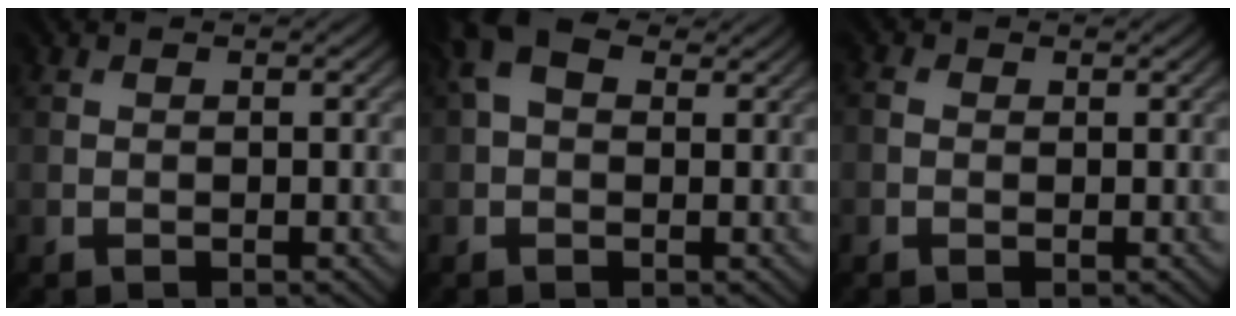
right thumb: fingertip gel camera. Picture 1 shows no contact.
{"total": 5.5, "force": [2.0, 3.4, 3.9], "torque": [-0.083, 0.015, 0.028]}
{"total": 1.0, "force": [0.0, 0.9, 0.5], "torque": [-0.010, 0.000, -0.004]}